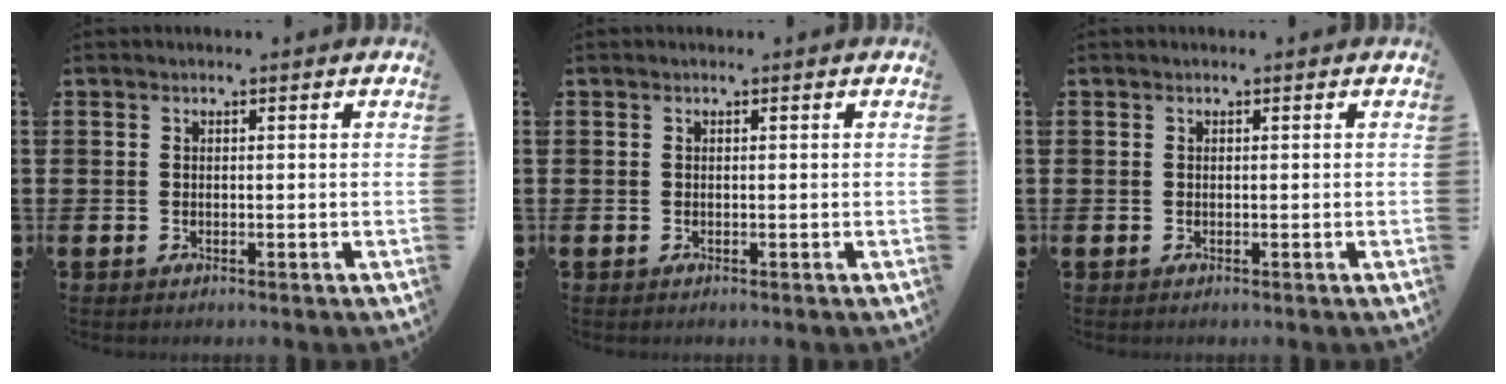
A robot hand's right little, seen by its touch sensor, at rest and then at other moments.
{"total": 0.0}
{"total": 0.0}